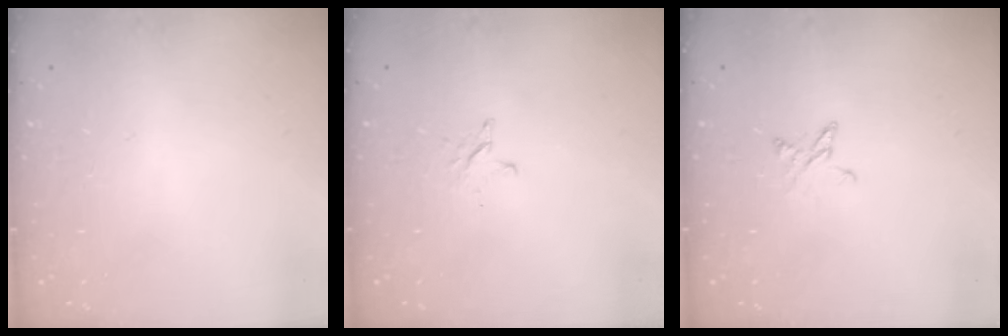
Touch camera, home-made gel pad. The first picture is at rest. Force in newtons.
{"total": 2.6, "press": 2.6, "slide": 0.3}
{"total": 4.0, "press": 3.9, "slide": 0.5}